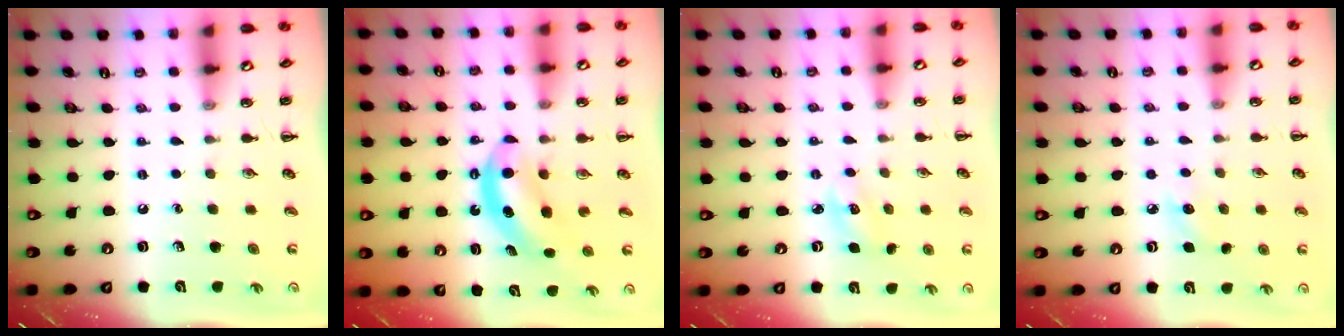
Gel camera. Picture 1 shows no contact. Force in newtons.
{"total": 6.7, "press": 6.6, "slide": 1.0}
{"total": 3.8, "press": 3.6, "slide": 1.1}
{"total": 6.6, "press": 6.3, "slide": 1.7}